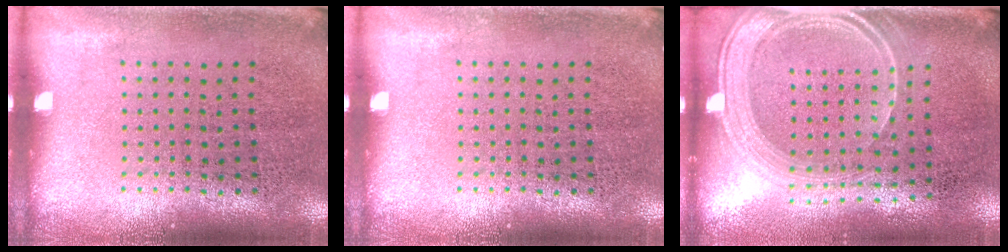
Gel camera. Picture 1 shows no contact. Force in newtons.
{"total": 0.0}
{"total": 2.0, "press": 1.7, "slide": 1.1}